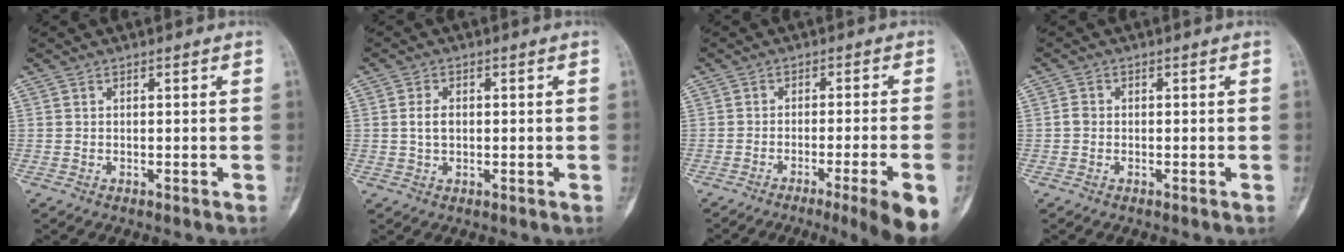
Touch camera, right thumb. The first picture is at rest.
{"total": 2.9, "force": [0.1, 1.9, 2.2], "torque": [-0.037, 0.005, -0.001]}
{"total": 10.7, "force": [-5.8, -0.3, 9.0], "torque": [-0.122, 0.004, -0.083]}
{"total": 1.3, "force": [-0.4, 1.0, 0.7], "torque": [-0.009, 0.004, -0.014]}